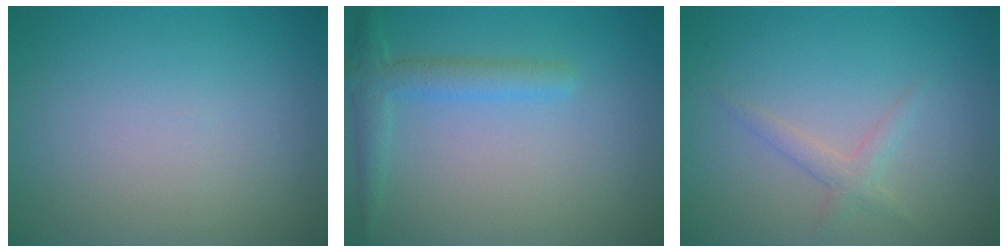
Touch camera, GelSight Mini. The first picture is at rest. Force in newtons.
{"total": 2.6, "press": 2.6, "slide": 0.2}
{"total": 1.5, "press": 1.5, "slide": 0.1}